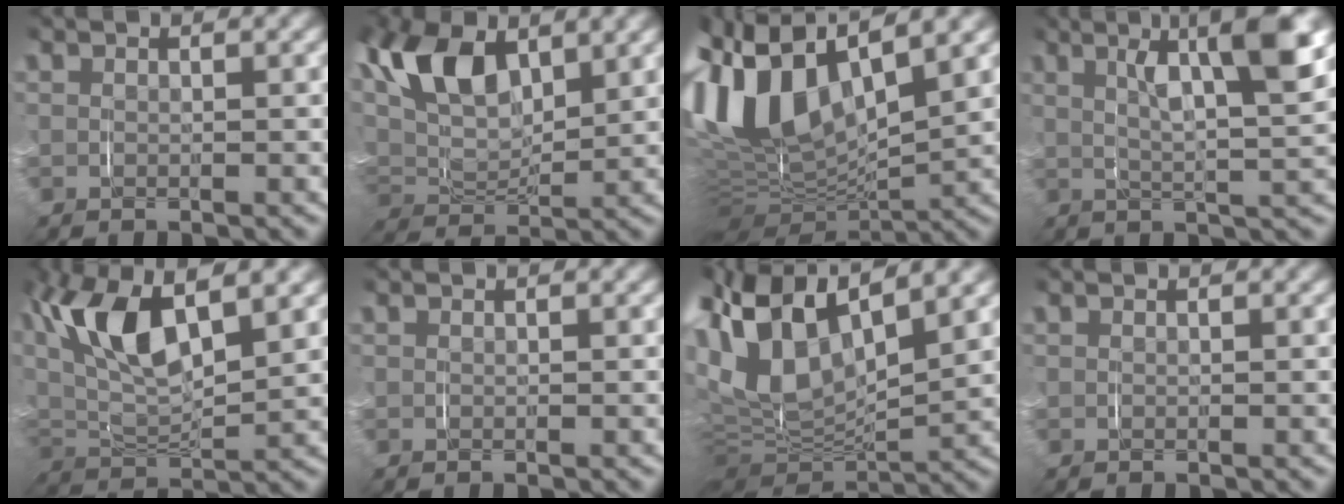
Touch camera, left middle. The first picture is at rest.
{"total": 9.2, "force": [2.5, 6.0, 6.5], "torque": [-0.158, -0.018, 0.046]}
{"total": 14.1, "force": [1.7, 9.1, 10.6], "torque": [-0.228, -0.004, 0.023]}
{"total": 7.9, "force": [2.1, 2.2, 7.2], "torque": [-0.103, 0.003, 0.027]}
{"total": 7.3, "force": [2.0, 3.9, 5.9], "torque": [-0.145, -0.004, 0.036]}
{"total": 0.0}
{"total": 15.1, "force": [3.4, 10.2, 10.5], "torque": [-0.224, 0.006, 0.037]}
{"total": 0.0}